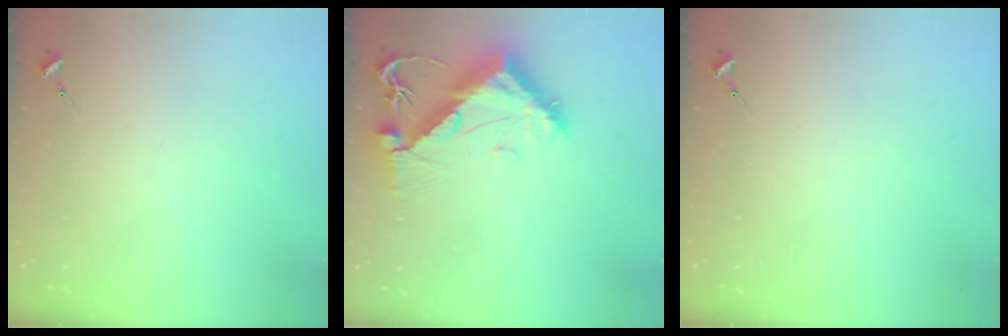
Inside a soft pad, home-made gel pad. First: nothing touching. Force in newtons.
{"total": 11.0, "press": 10.9, "slide": 1.0}
{"total": 0.0}